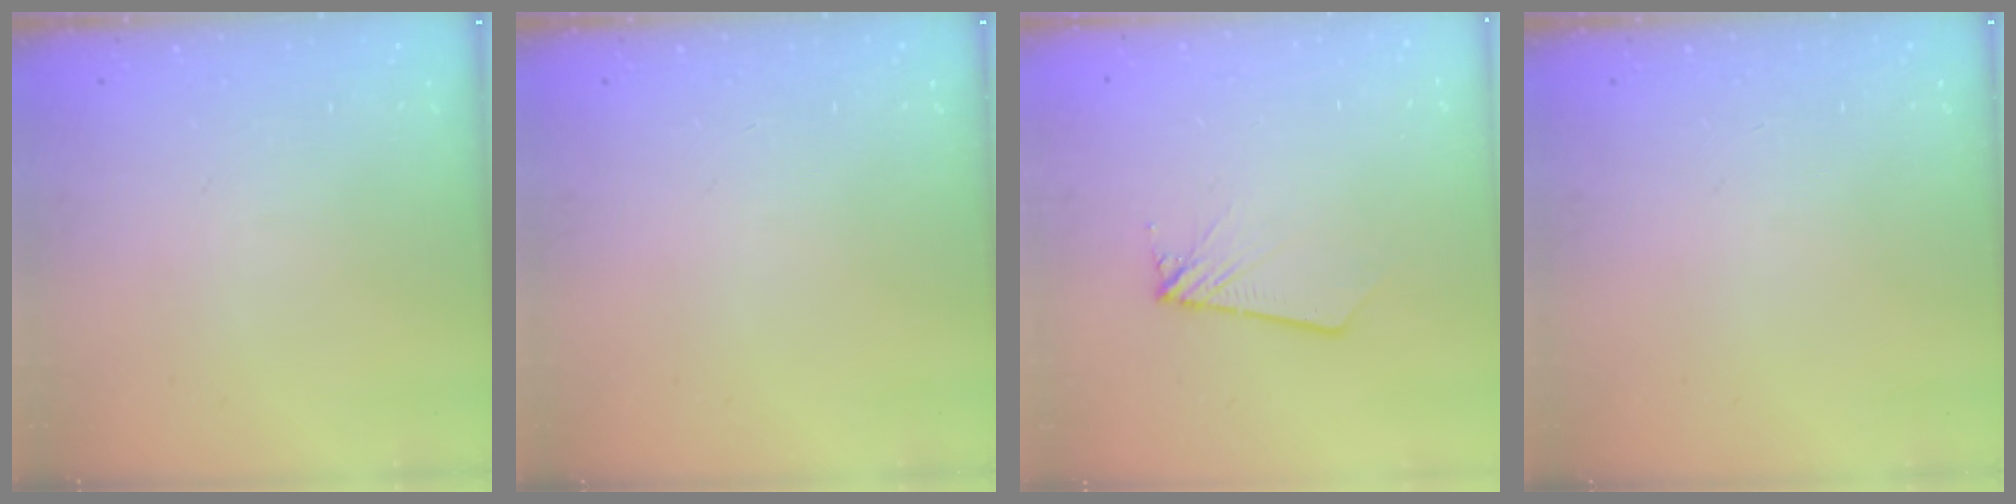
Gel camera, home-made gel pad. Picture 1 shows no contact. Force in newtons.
{"total": 0.0}
{"total": 2.2, "press": 2.2, "slide": 0.3}
{"total": 0.0}